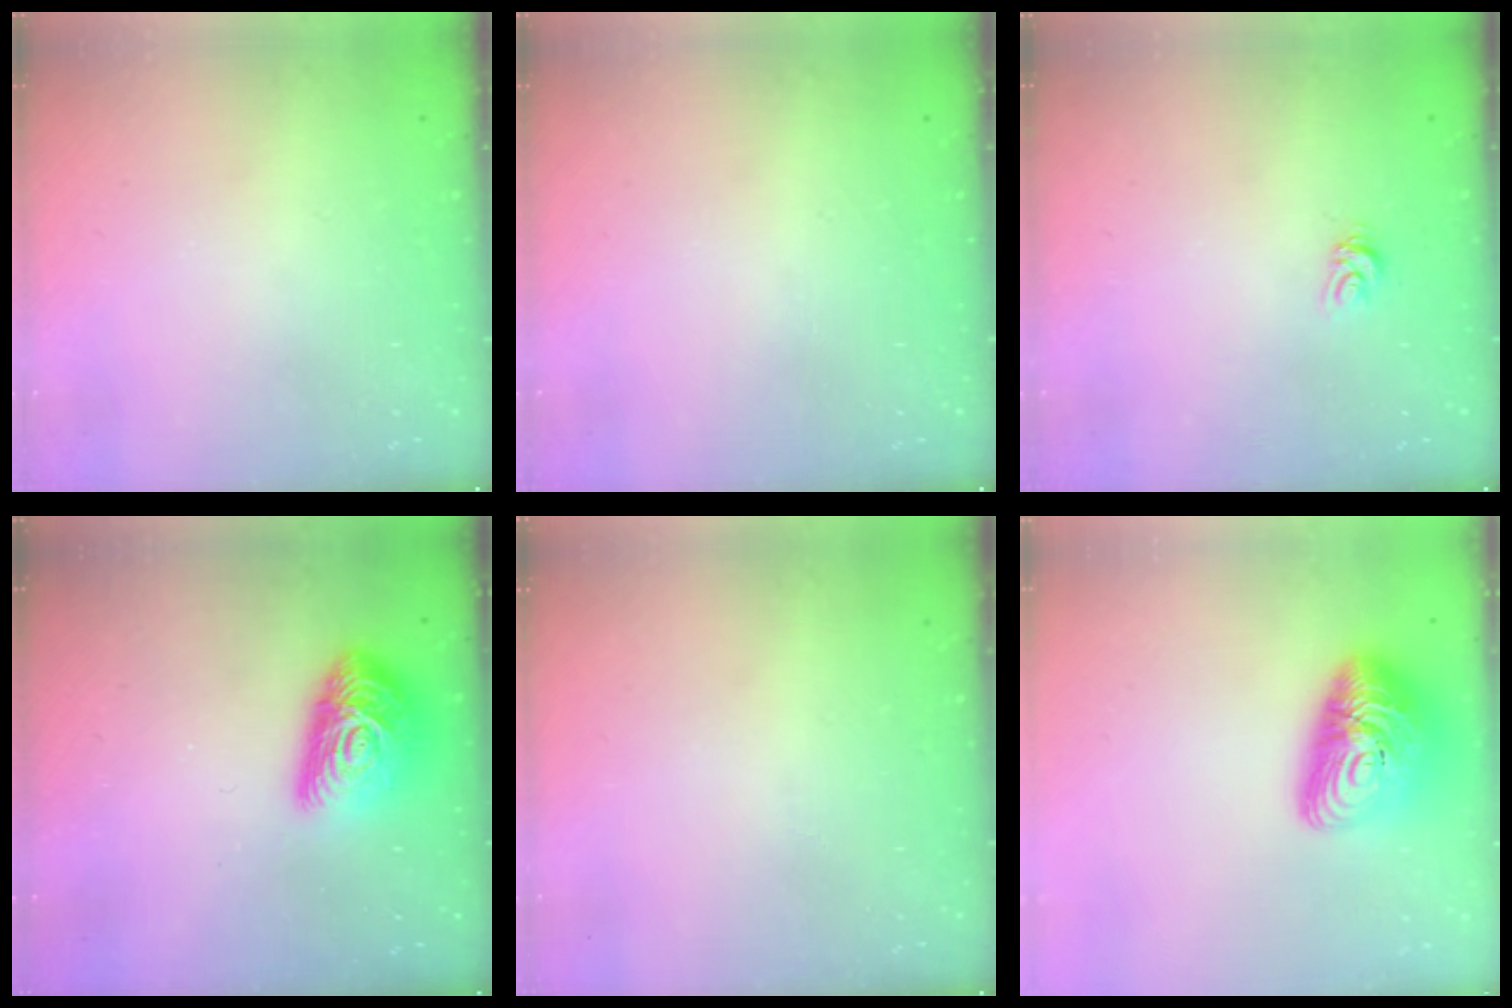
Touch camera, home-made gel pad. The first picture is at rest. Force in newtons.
{"total": 0.0}
{"total": 4.0, "press": 4.0, "slide": 0.2}
{"total": 16.4, "press": 16.4, "slide": 0.8}
{"total": 0.0}
{"total": 15.1, "press": 15.1, "slide": 1.1}